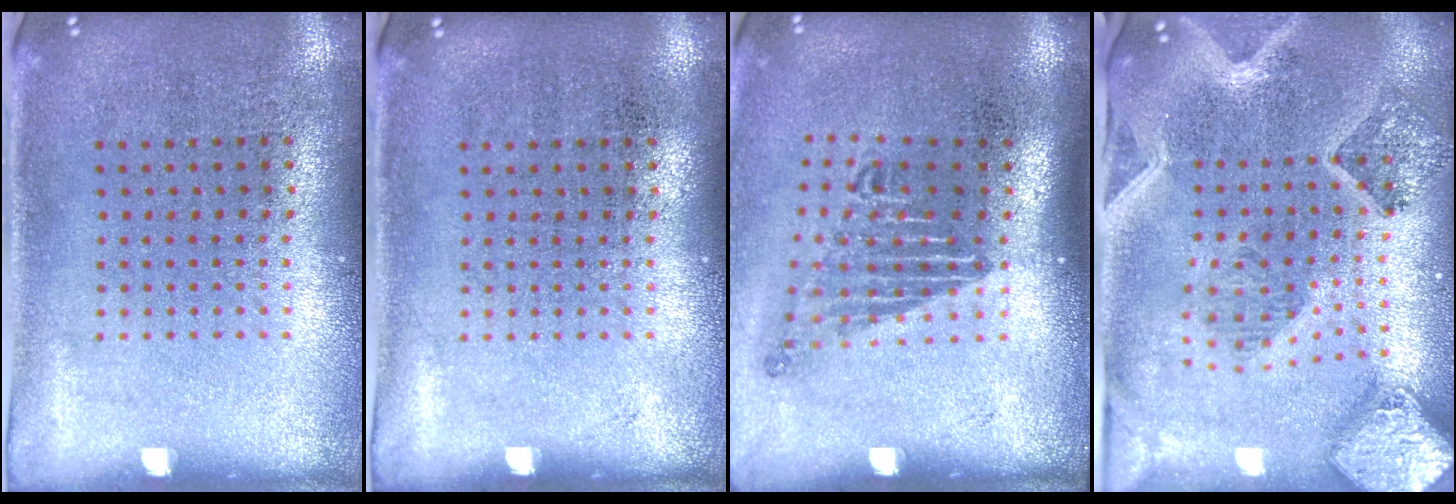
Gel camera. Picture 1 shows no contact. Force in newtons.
{"total": 0.0}
{"total": 1.7, "press": 1.2, "slide": 1.3}
{"total": 2.6, "press": 2.4, "slide": 1.1}